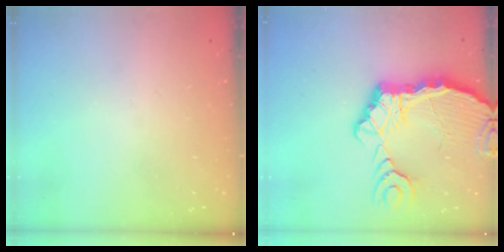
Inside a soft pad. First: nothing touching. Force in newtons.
{"total": 12.8, "press": 12.7, "slide": 1.6}